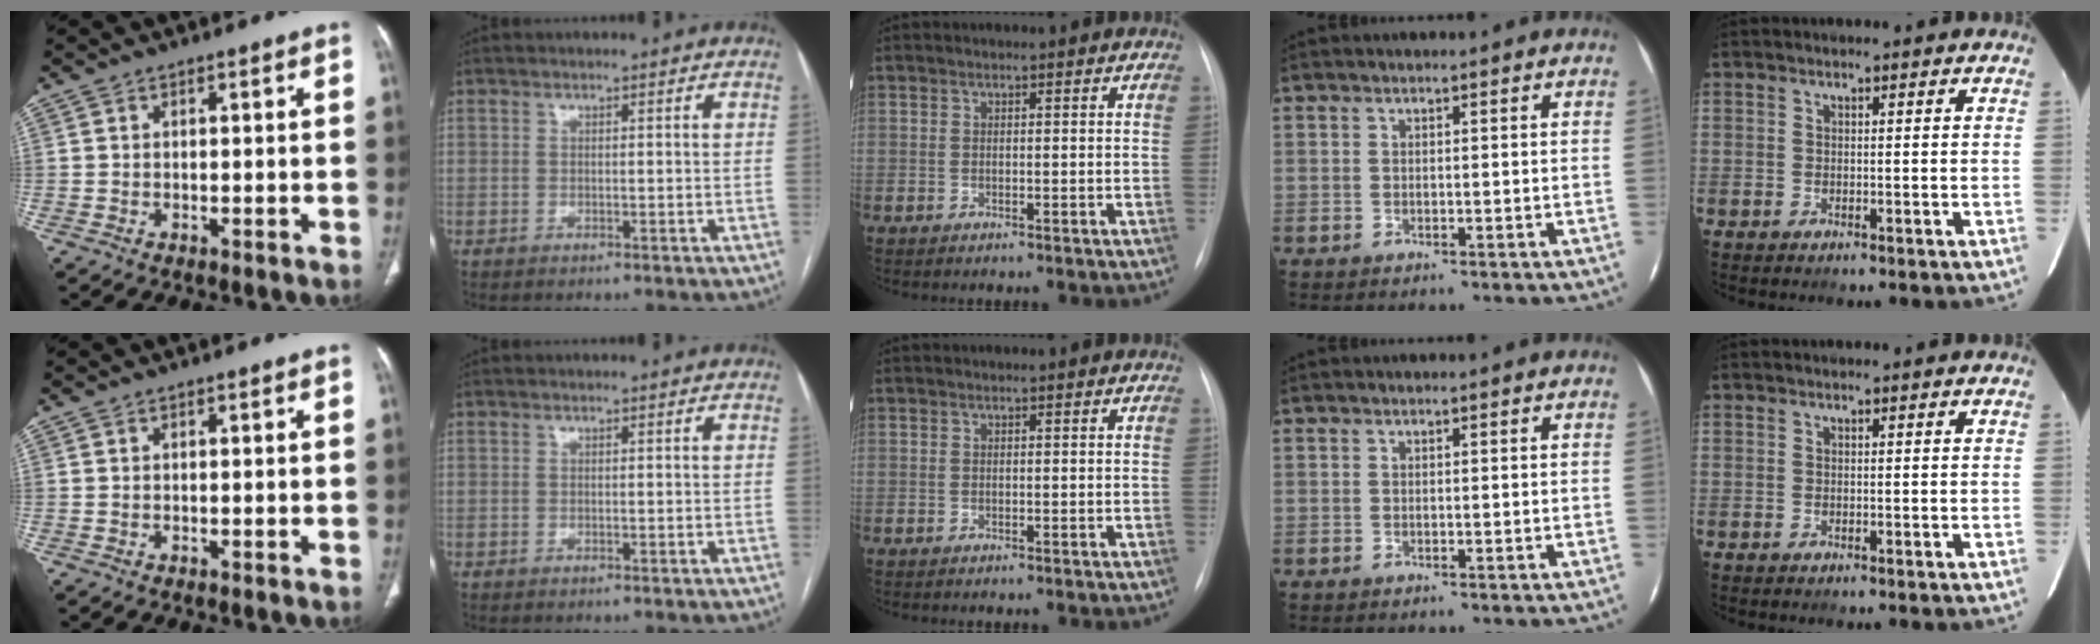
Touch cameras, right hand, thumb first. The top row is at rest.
{}